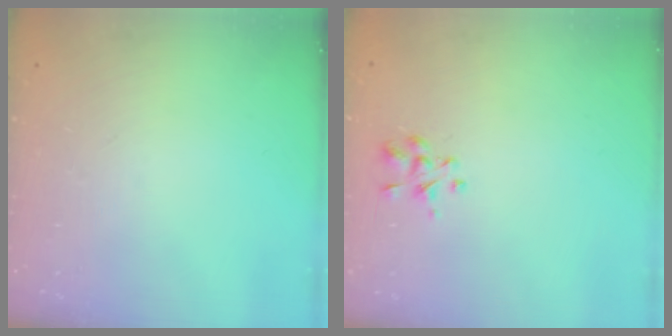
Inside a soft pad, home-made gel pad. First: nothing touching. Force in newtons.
{"total": 2.4, "press": 2.3, "slide": 0.8}